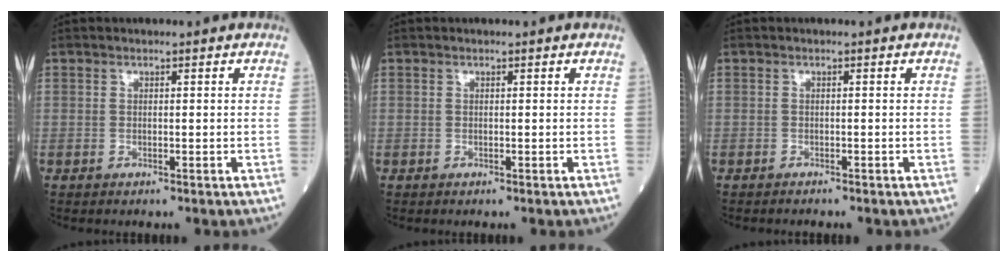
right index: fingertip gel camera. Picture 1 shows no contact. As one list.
[{"total": 0.0}, {"total": 0.9, "force": [-0.8, 0.1, 0.2], "torque": [-0.008, -0.002, -0.013]}]